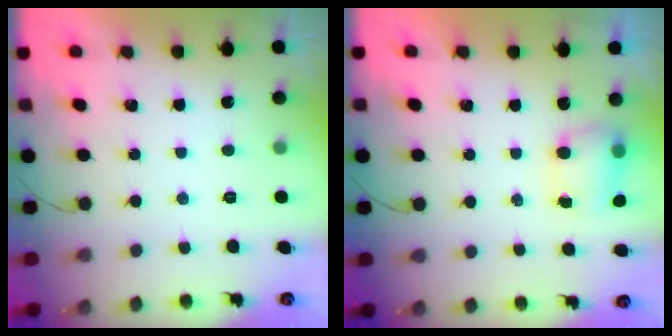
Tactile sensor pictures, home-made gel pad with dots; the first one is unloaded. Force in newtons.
{"total": 6.3, "press": 6.3, "slide": 0.7}